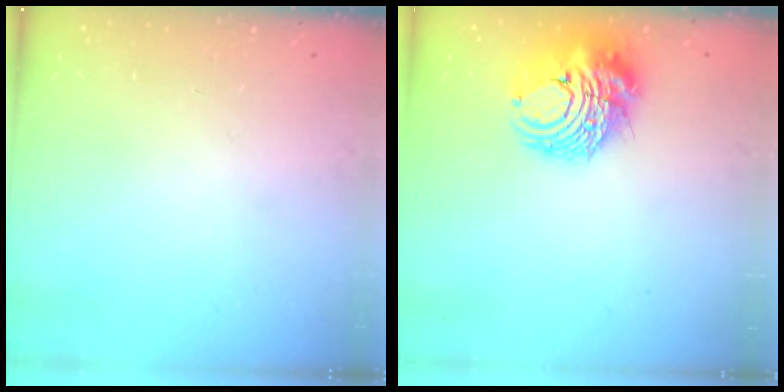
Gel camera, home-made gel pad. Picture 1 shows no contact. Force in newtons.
{"total": 11.2, "press": 11.1, "slide": 1.5}